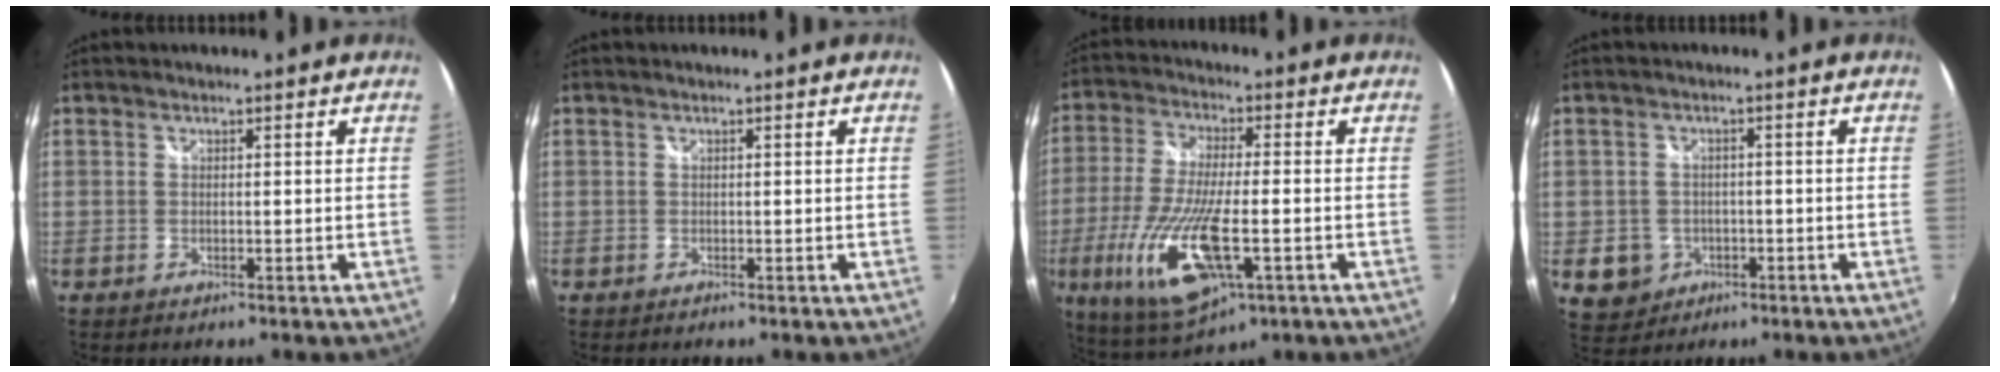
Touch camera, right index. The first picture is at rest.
{"total": 0.0}
{"total": 17.5, "force": [-5.8, 5.4, 15.6], "torque": [-0.327, -0.039, -0.100]}
{"total": 5.8, "force": [-1.7, 5.4, 1.3], "torque": [-0.035, 0.009, -0.013]}